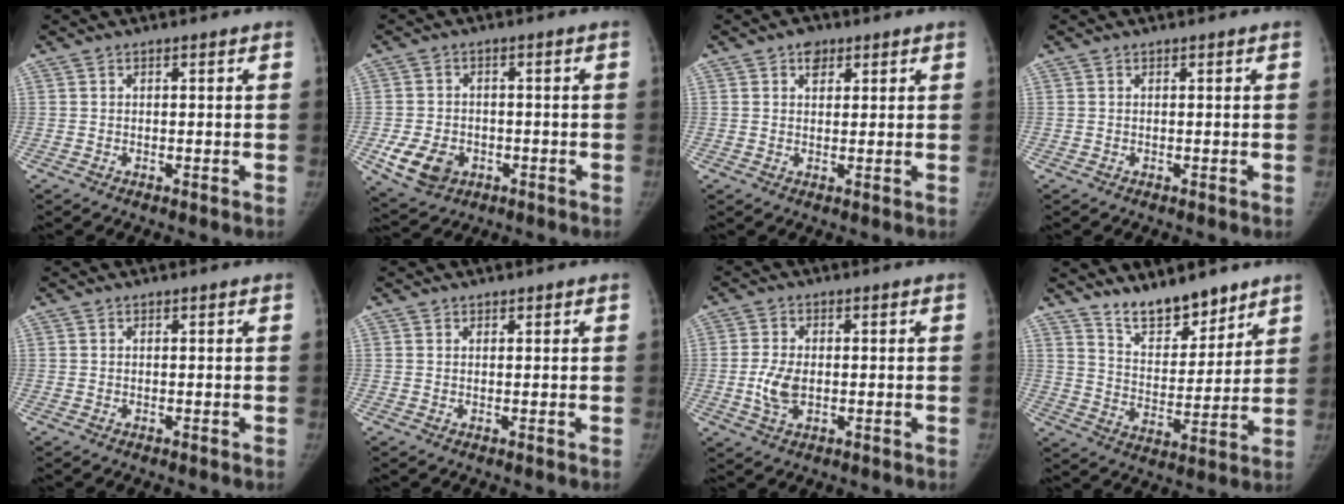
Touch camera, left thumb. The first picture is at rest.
{"total": 7.7, "force": [-2.6, 6.0, 4.2], "torque": [-0.065, 0.006, -0.034]}
{"total": 2.9, "force": [1.6, 2.0, 1.3], "torque": [-0.003, -0.006, 0.022]}
{"total": 0.0}
{"total": 0.0}
{"total": 0.7, "force": [0.6, 0.4, 0.0], "torque": [0.008, -0.004, 0.007]}
{"total": 5.5, "force": [-0.7, 3.4, 4.3], "torque": [-0.092, 0.001, -0.012]}
{"total": 11.5, "force": [9.5, 4.4, 4.8], "torque": [-0.045, -0.072, 0.172]}